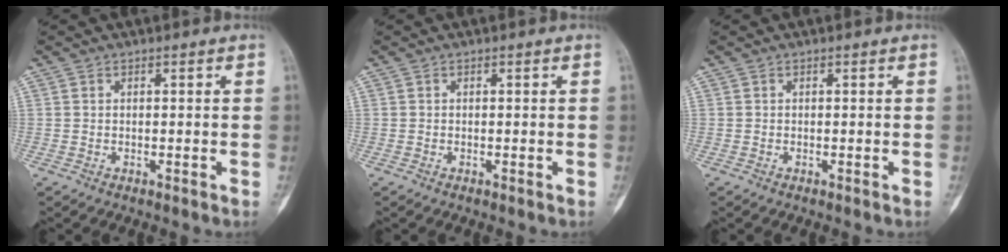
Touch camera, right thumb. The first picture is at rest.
{"total": 0.0}
{"total": 0.0}